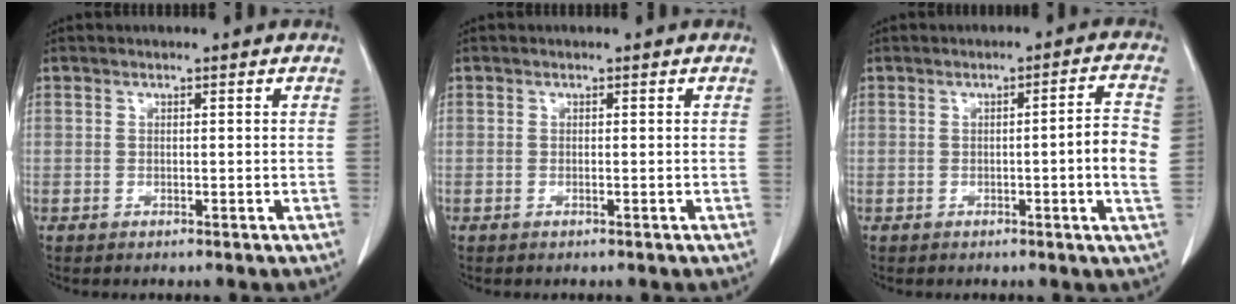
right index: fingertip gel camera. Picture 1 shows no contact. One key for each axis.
{"total": 0.0}
{"total": 5.8, "fx": -0.4, "fy": -0.2, "fz": 5.8, "tx": -0.075, "ty": 0.002, "tz": -0.009}